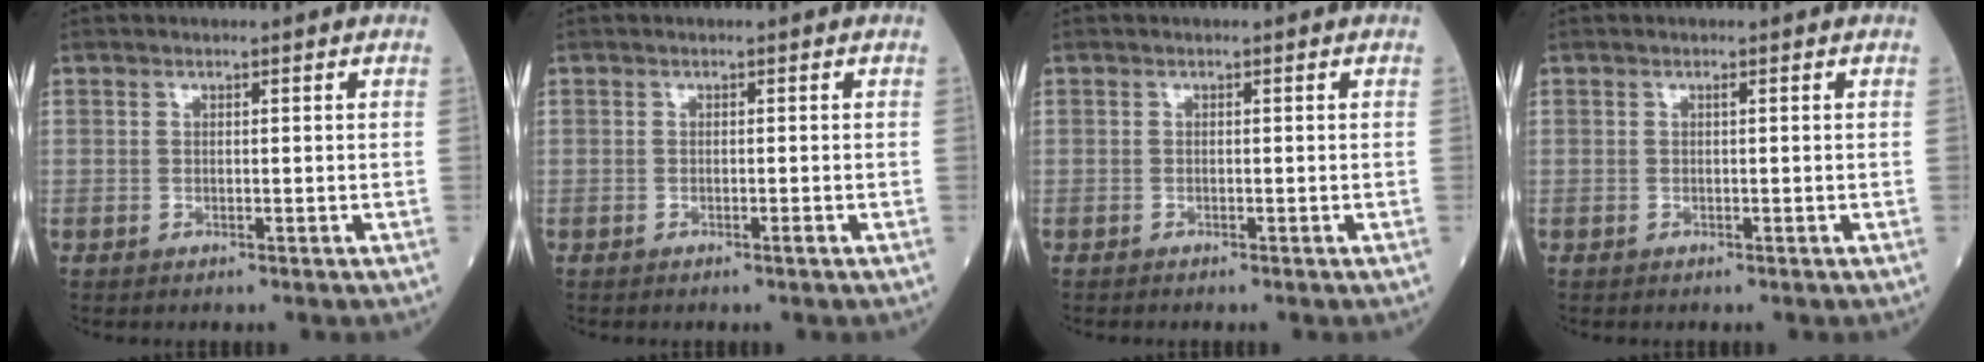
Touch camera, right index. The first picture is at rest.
{"total": 0.0}
{"total": 0.0}
{"total": 0.0}